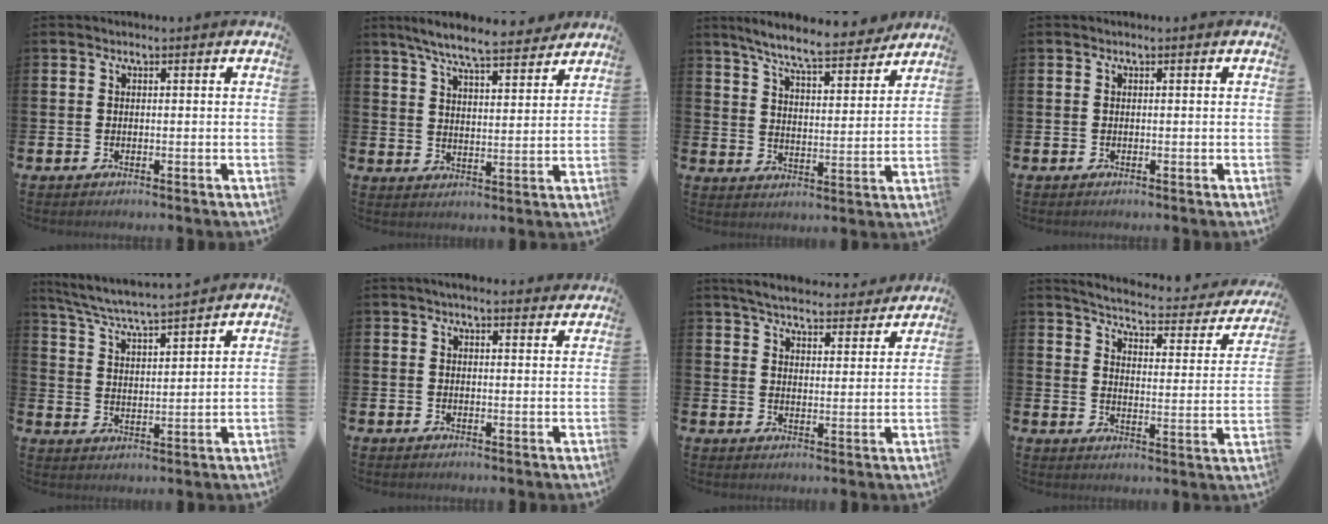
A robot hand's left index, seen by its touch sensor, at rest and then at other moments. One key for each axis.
{"total": 7.7, "fx": 7.1, "fy": 0.8, "fz": 2.8, "tx": -0.065, "ty": -0.042, "tz": 0.124}
{"total": 8.1, "fx": 7.4, "fy": 0.8, "fz": 3.0, "tx": -0.080, "ty": -0.047, "tz": 0.128}
{"total": 0.0}
{"total": 6.0, "fx": 5.8, "fy": -0.2, "fz": 1.4, "tx": -0.049, "ty": -0.041, "tz": 0.099}
{"total": 2.6, "fx": 2.4, "fy": 0.4, "fz": 0.7, "tx": -0.007, "ty": -0.010, "tz": 0.042}
{"total": 5.5, "fx": 5.4, "fy": 0.9, "fz": 1.0, "tx": -0.036, "ty": -0.036, "tz": 0.094}
{"total": 4.5, "fx": 4.2, "fy": 0.6, "fz": 1.5, "tx": -0.044, "ty": -0.040, "tz": 0.062}